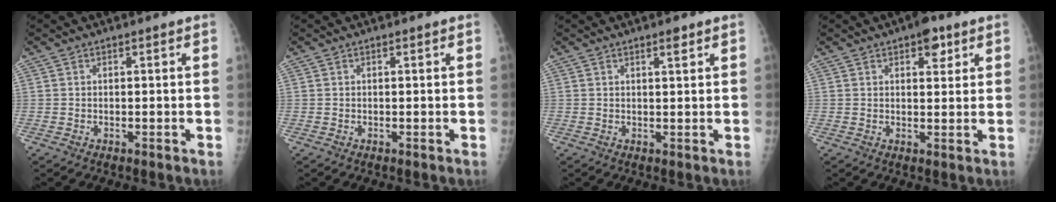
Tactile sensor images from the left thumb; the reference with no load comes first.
{"total": 0.0}
{"total": 1.7, "force": [1.2, 0.4, 1.2], "torque": [-0.016, -0.006, 0.018]}
{"total": 4.8, "force": [2.7, 2.4, 3.1], "torque": [-0.021, -0.009, 0.031]}